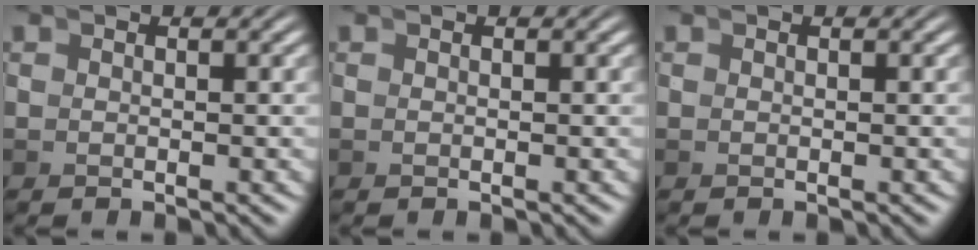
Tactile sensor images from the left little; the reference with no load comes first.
{"total": 0.0}
{"total": 0.0}